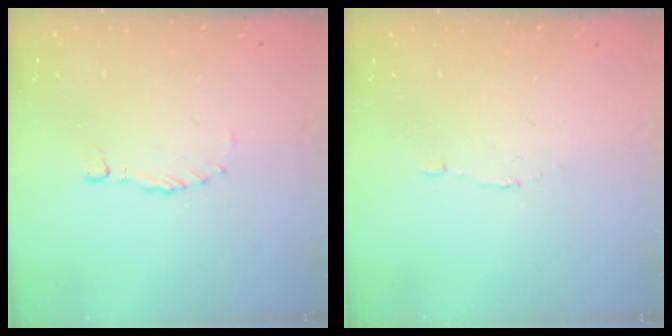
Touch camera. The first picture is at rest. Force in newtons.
{"total": 1.9, "press": 1.9, "slide": 0.1}